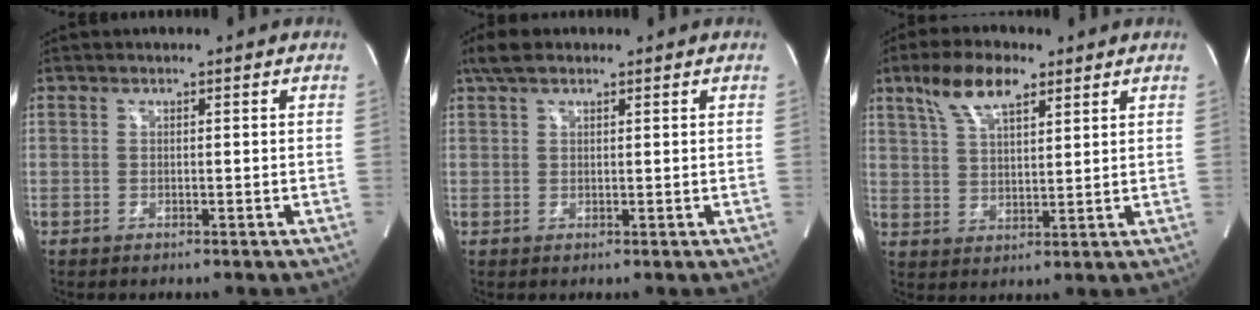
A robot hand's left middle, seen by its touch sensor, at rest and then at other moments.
{"total": 3.7, "force": [2.6, 1.4, 2.2], "torque": [-0.050, 0.023, 0.051]}
{"total": 8.5, "force": [5.3, 2.8, 5.9], "torque": [-0.121, 0.016, 0.103]}